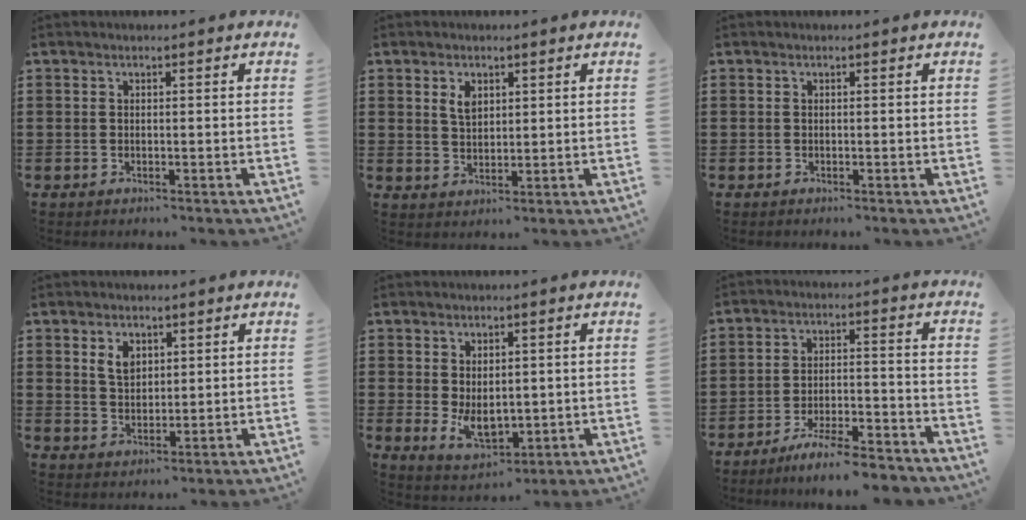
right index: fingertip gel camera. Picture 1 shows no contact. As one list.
[{"total": 2.8, "force": [1.4, 1.6, 1.9], "torque": [-0.042, 0.006, 0.025]}, {"total": 0.0}, {"total": 3.5, "force": [1.7, 2.3, 2.1], "torque": [-0.049, 0.008, 0.031]}, {"total": 5.0, "force": [0.0, 3.3, 3.8], "torque": [-0.064, -0.003, -0.002]}, {"total": 6.9, "force": [-6.3, 0.3, 2.9], "torque": [-0.057, 0.000, -0.121]}]